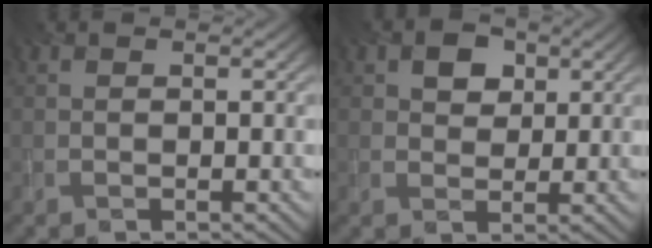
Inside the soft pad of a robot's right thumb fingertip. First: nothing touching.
{"total": 3.4, "force": [1.6, 2.6, 1.5], "torque": [-0.037, 0.000, 0.026]}